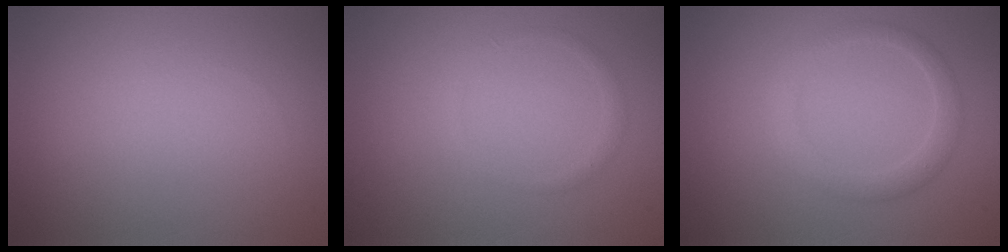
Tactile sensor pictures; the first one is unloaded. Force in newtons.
{"total": 0.7, "press": 0.7, "slide": 0.0}
{"total": 2.0, "press": 2.0, "slide": 0.3}